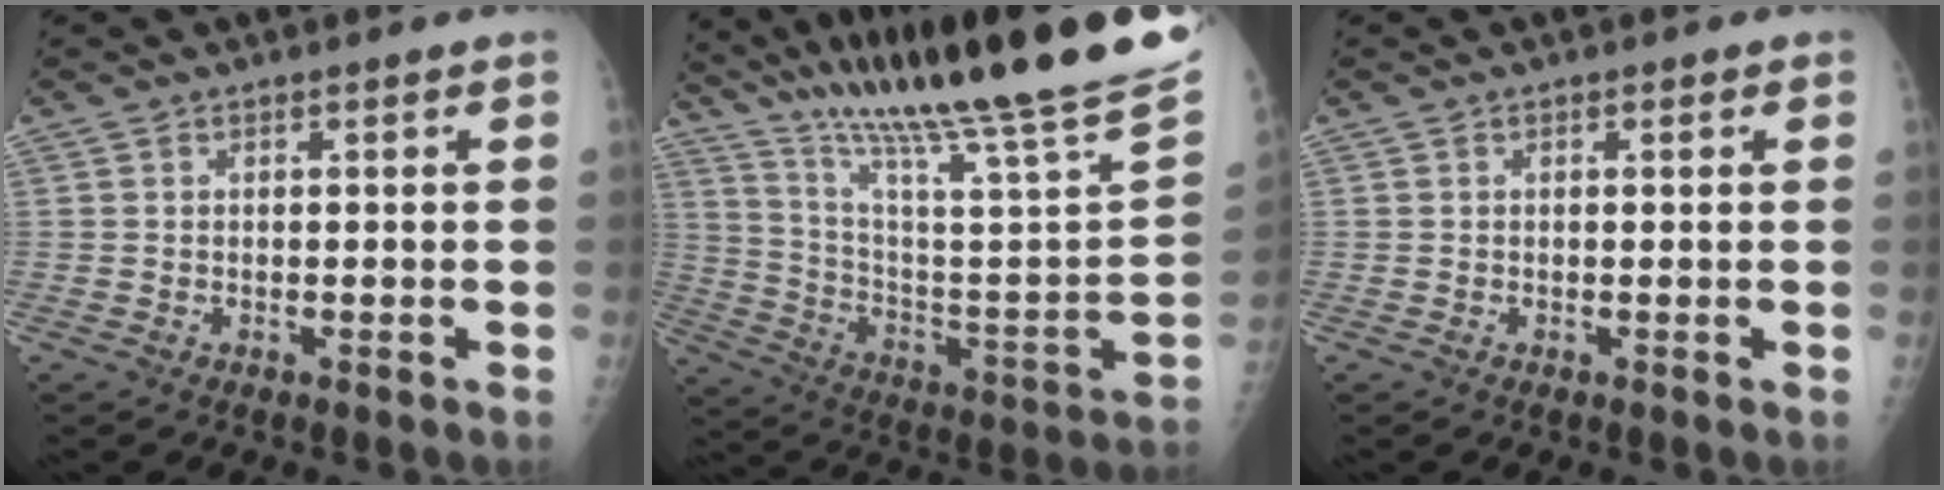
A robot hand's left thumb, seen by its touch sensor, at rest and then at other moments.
{"total": 32.3, "force": [25.2, 1.3, 20.2], "torque": [-0.313, -0.117, 0.382]}
{"total": 0.5, "force": [0.3, 0.1, 0.4], "torque": [-0.004, 0.000, 0.003]}